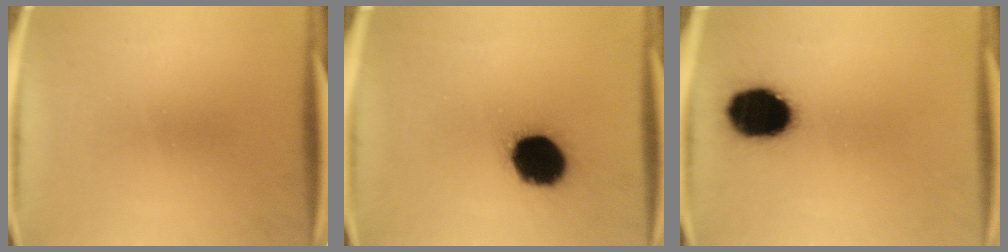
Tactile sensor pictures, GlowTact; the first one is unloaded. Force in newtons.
{"total": 17.6}
{"total": 15.9}